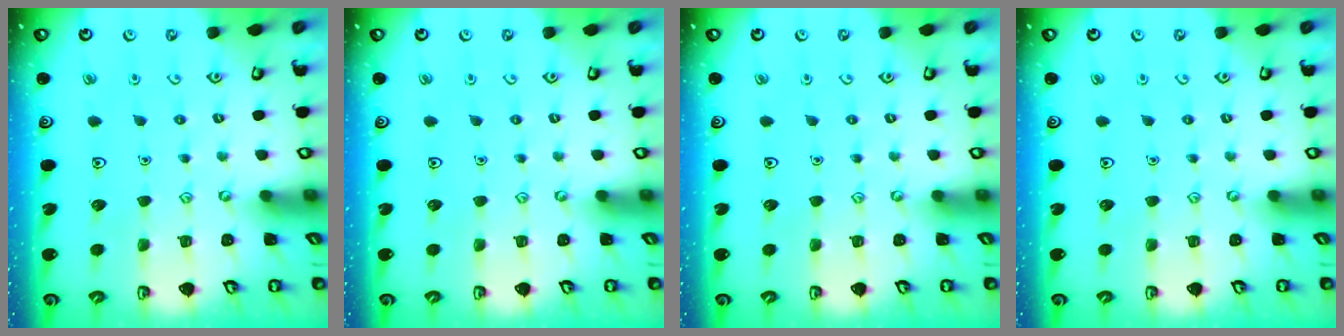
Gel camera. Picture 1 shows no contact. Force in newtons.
{"total": 0.0}
{"total": 0.0}
{"total": 0.0}